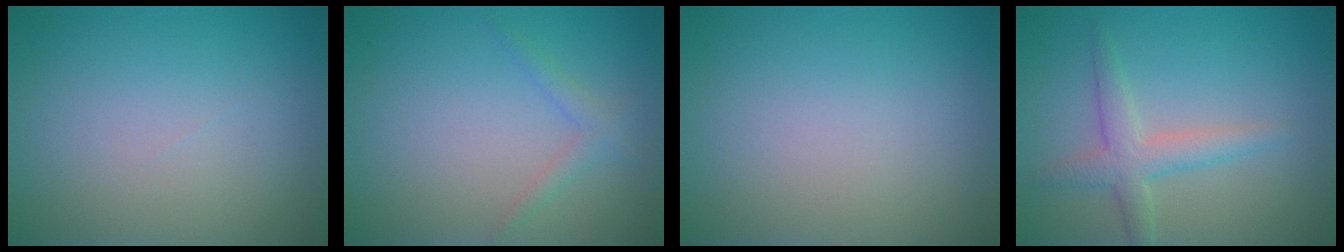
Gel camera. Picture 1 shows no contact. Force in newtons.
{"total": 1.3, "press": 1.3, "slide": 0.1}
{"total": 0.0}
{"total": 2.9, "press": 2.9, "slide": 0.1}